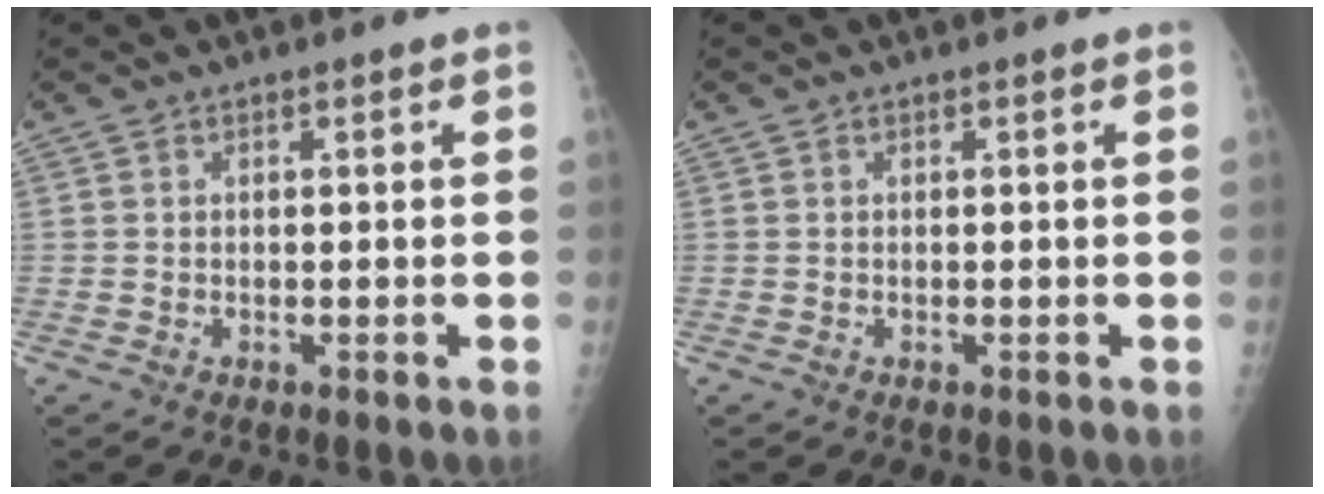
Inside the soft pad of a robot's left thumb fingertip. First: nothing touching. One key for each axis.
{"total": 0.0}